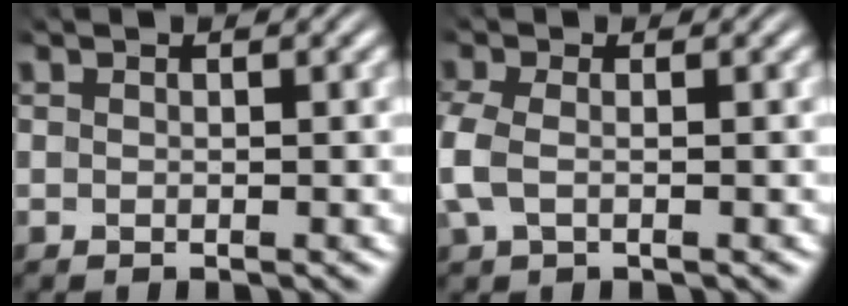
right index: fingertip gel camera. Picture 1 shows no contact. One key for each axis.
{"total": 2.9, "fx": -0.4, "fy": 1.9, "fz": 2.1, "tx": -0.076, "ty": -0.015, "tz": 0.000}